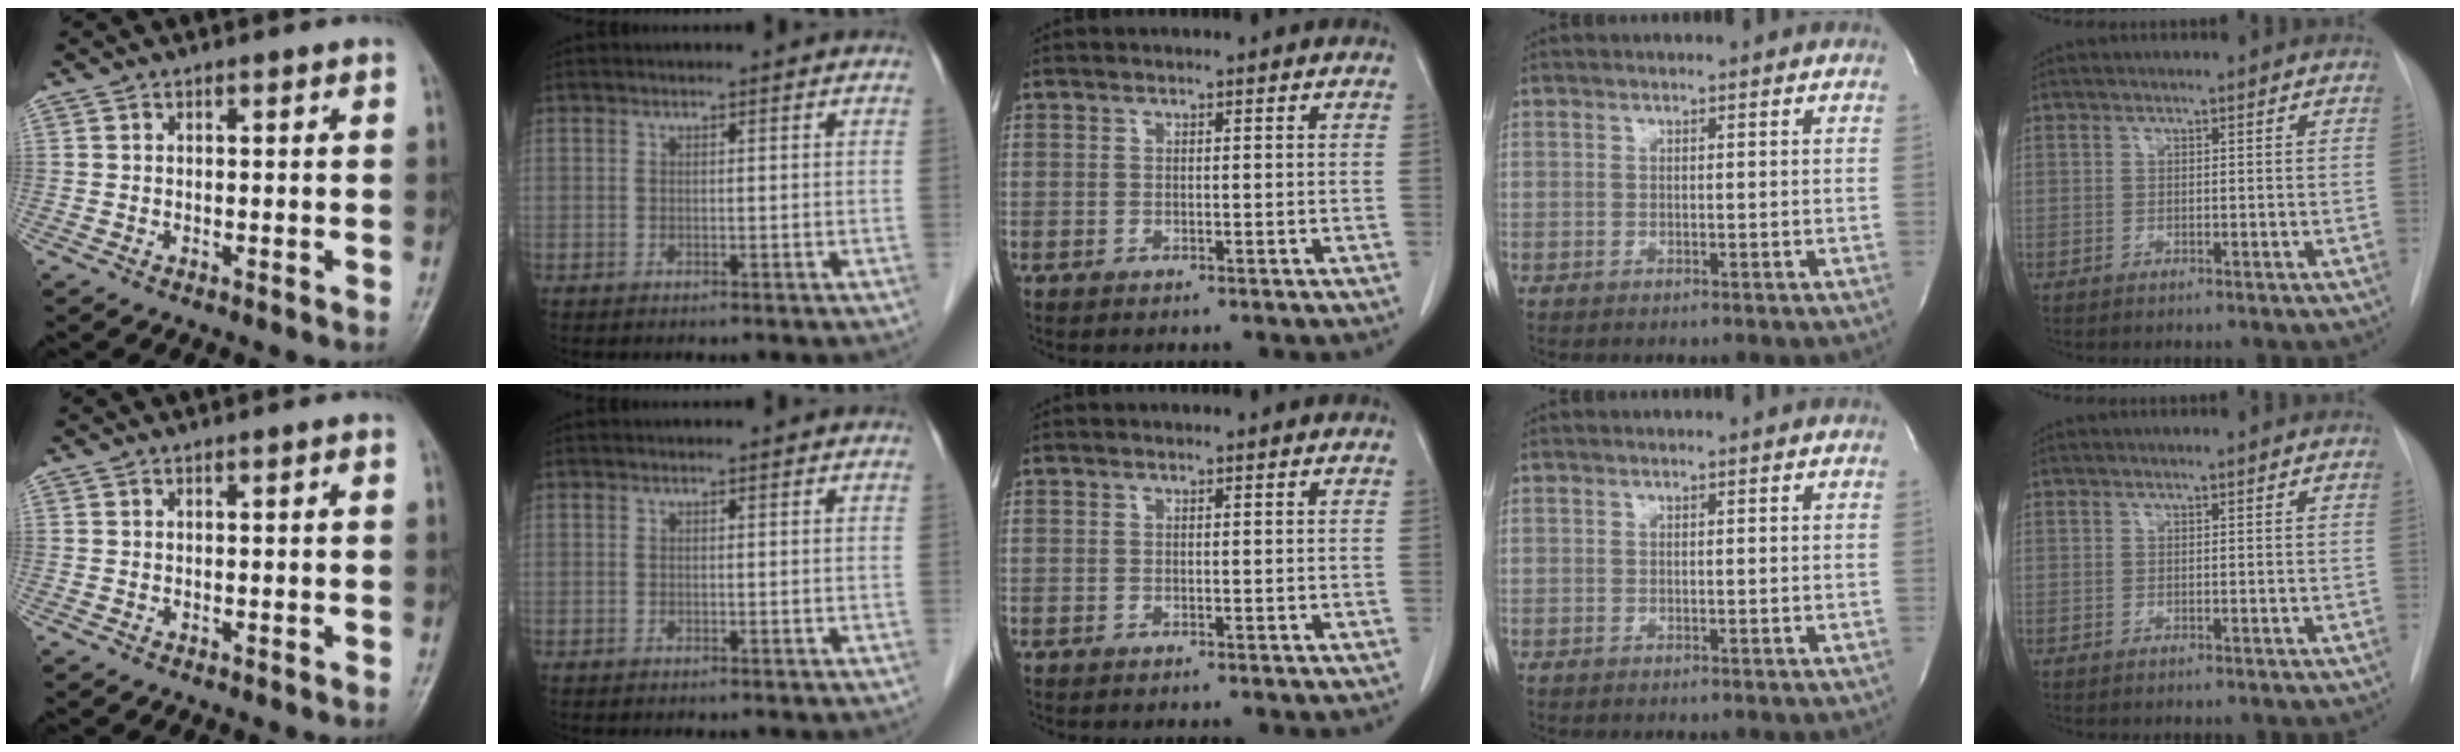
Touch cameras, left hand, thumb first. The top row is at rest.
{}